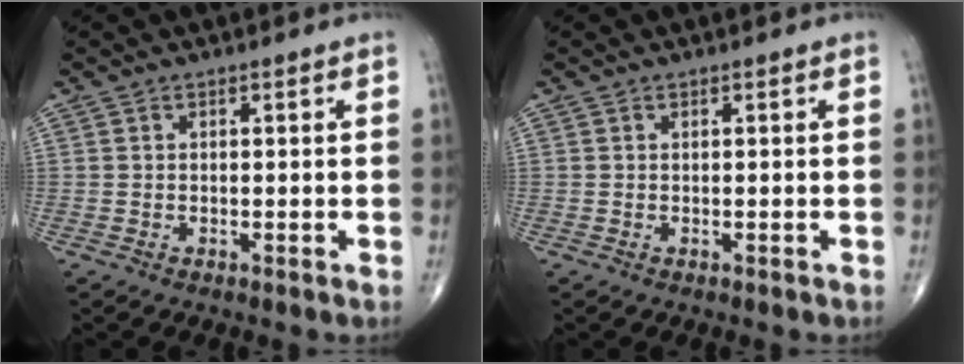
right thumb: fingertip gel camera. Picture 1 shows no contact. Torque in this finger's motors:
{"motor_torque": [1.69, 3.33, 0.04, -0.16, -0.01]}